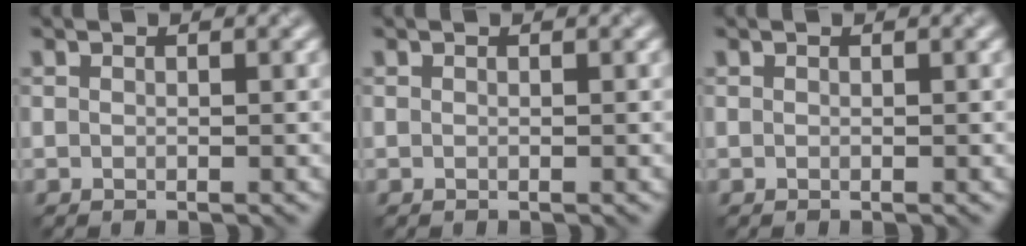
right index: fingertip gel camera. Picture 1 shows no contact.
{"total": 0.0}
{"total": 0.0}